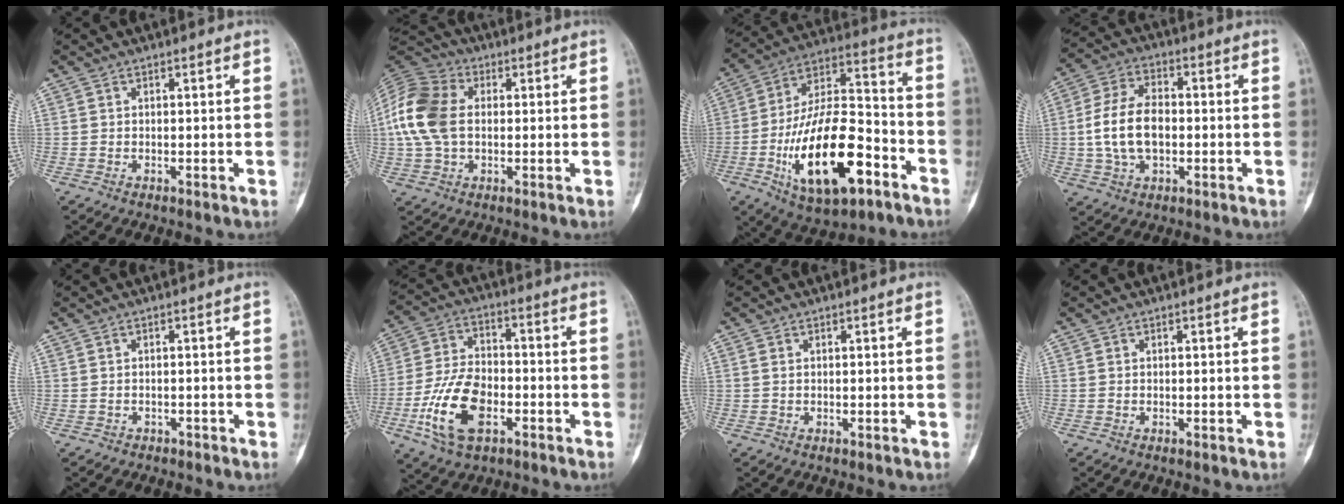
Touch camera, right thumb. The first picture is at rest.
{"total": 13.4, "force": [1.0, 9.1, 9.8], "torque": [-0.208, 0.020, 0.014]}
{"total": 23.6, "force": [-9.2, 10.2, 19.2], "torque": [-0.338, 0.051, -0.147]}
{"total": 11.6, "force": [-0.8, 7.1, 9.1], "torque": [-0.172, 0.018, -0.015]}
{"total": 1.3, "force": [-1.0, 0.8, 0.3], "torque": [-0.015, 0.006, -0.012]}
{"total": 14.3, "force": [-5.2, 8.0, 10.6], "torque": [-0.208, 0.022, -0.096]}
{"total": 0.7, "force": [0.2, 0.5, 0.4], "torque": [-0.013, 0.001, 0.005]}
{"total": 0.0}